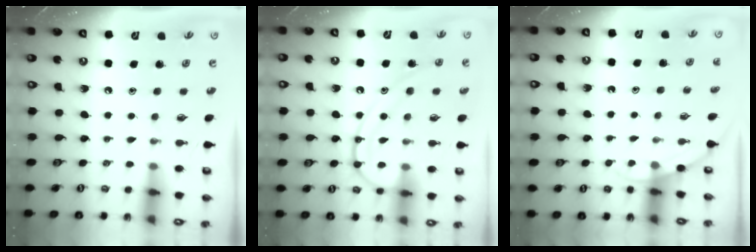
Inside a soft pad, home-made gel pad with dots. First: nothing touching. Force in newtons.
{"total": 11.6, "press": 11.5, "slide": 1.2}
{"total": 2.5, "press": 2.5, "slide": 0.1}